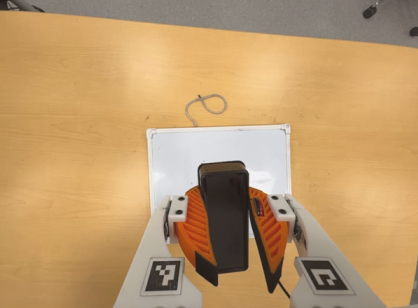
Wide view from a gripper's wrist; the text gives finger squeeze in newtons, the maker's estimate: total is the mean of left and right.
{"total": 12.7, "left": 12.2, "right": 13.1}